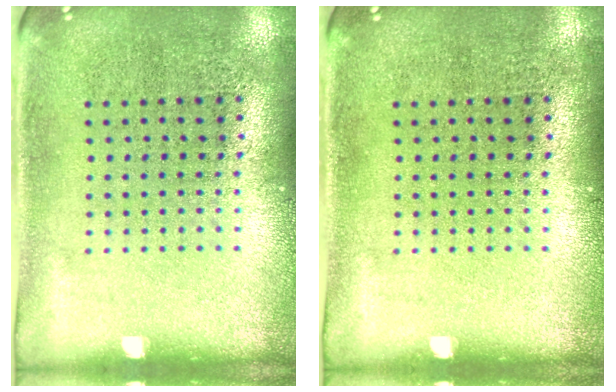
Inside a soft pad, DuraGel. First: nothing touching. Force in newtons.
{"total": 0.0}